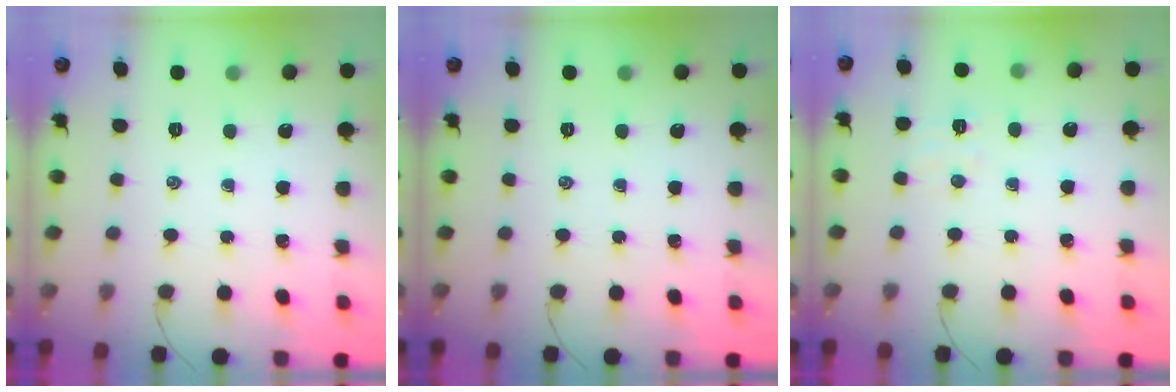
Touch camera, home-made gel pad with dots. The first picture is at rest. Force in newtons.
{"total": 0.0}
{"total": 5.0, "press": 4.8, "slide": 1.2}